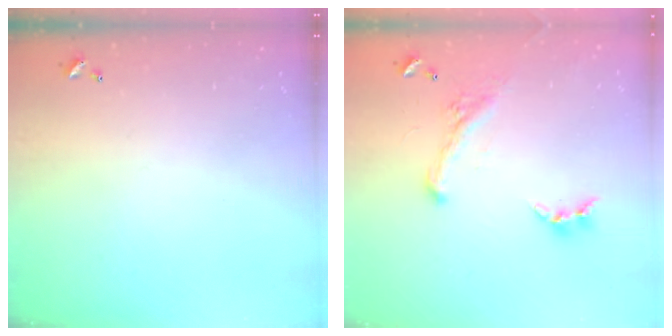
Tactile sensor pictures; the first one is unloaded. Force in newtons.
{"total": 1.9, "press": 1.3, "slide": 1.4}